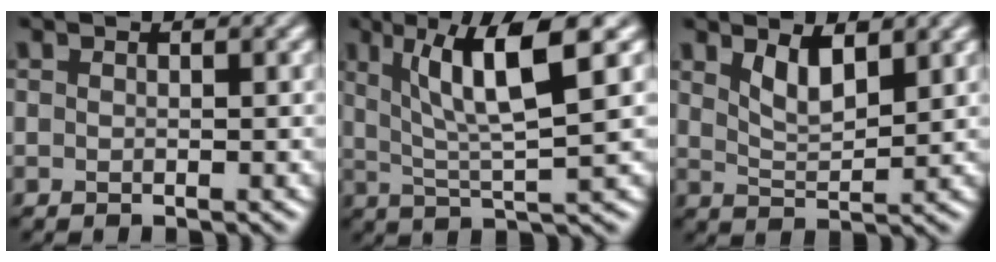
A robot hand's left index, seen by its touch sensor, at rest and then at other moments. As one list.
[{"total": 8.0, "force": [3.0, 1.4, 7.3], "torque": [-0.122, 0.007, 0.055]}, {"total": 3.1, "force": [1.9, 1.1, 2.2], "torque": [-0.045, -0.009, 0.040]}]